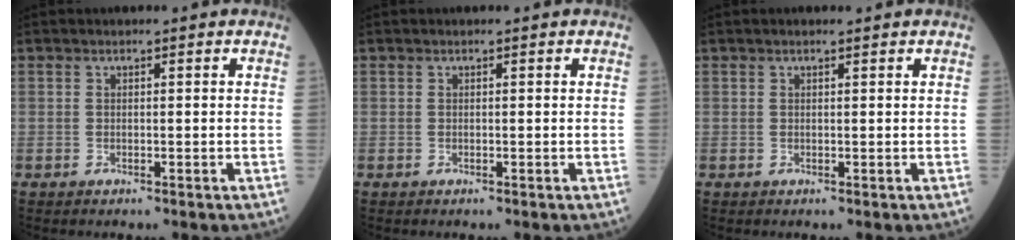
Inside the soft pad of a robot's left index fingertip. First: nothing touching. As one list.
[{"total": 0.0}, {"total": 1.1, "force": [0.9, 0.1, 0.7], "torque": [-0.013, 0.005, 0.015]}]